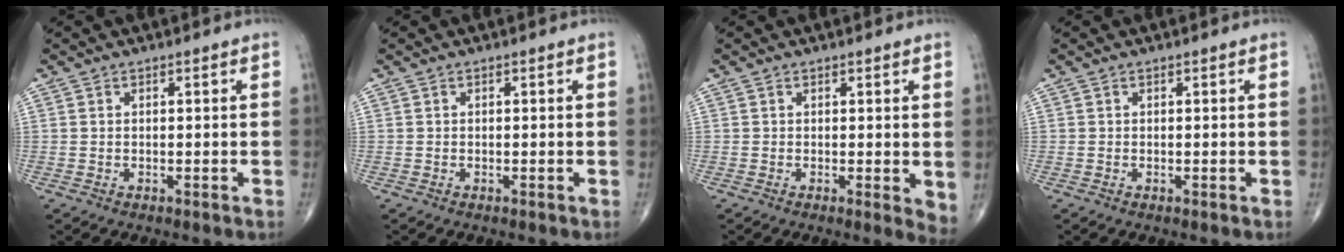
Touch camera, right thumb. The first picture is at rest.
{"total": 0.0}
{"total": 3.3, "force": [0.7, 1.2, 3.0], "torque": [-0.040, -0.012, 0.009]}
{"total": 0.0}